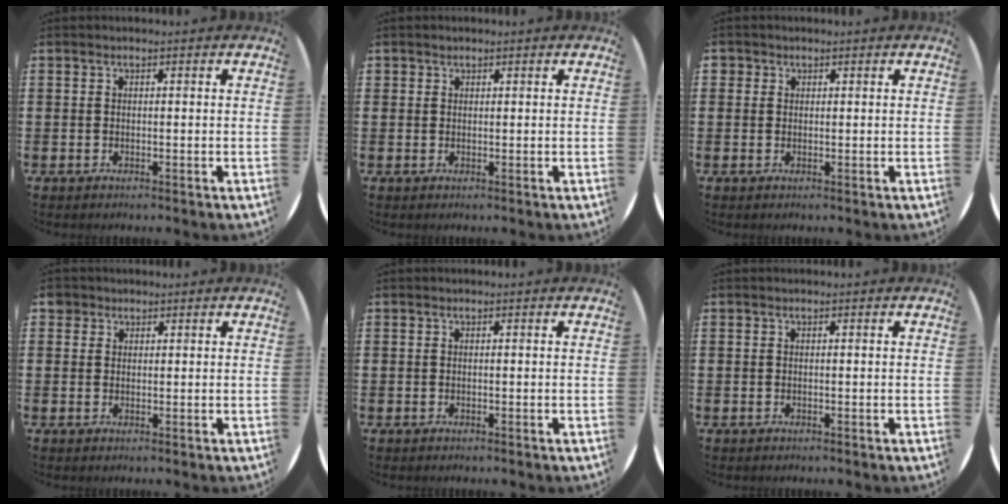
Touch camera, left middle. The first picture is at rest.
{"total": 0.6, "force": [0.5, 0.4, -0.1], "torque": [0.009, 0.001, 0.008]}
{"total": 0.9, "force": [0.6, 0.6, 0.0], "torque": [0.000, 0.004, 0.012]}
{"total": 1.6, "force": [1.2, 1.1, 0.1], "torque": [0.004, 0.004, 0.022]}
{"total": 0.0}
{"total": 0.0}